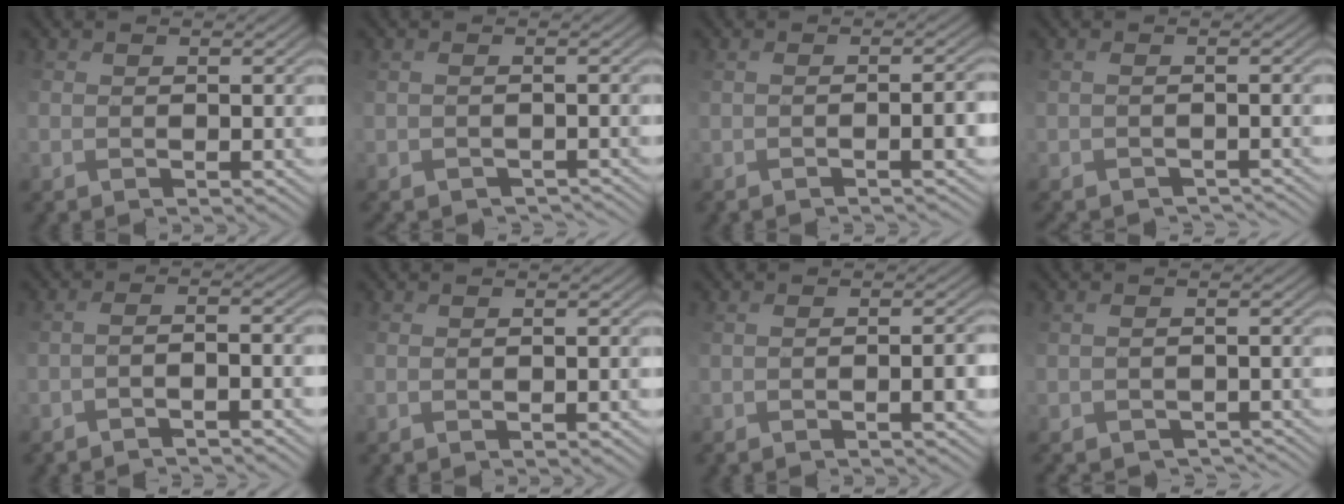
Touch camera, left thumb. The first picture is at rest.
{"total": 3.4, "force": [-3.2, 0.9, 0.5], "torque": [0.004, 0.001, -0.035]}
{"total": 3.5, "force": [-2.1, 0.1, 2.8], "torque": [-0.022, 0.006, -0.018]}
{"total": 3.6, "force": [-3.5, 0.6, 0.5], "torque": [0.004, 0.000, -0.041]}
{"total": 3.8, "force": [-3.3, -0.5, 1.7], "torque": [-0.021, 0.014, -0.043]}
{"total": 0.5, "force": [-0.4, 0.1, 0.4], "torque": [-0.001, 0.000, 0.000]}
{"total": 2.9, "force": [-1.5, 0.0, 2.4], "torque": [-0.025, 0.004, -0.016]}
{"total": 4.5, "force": [-4.0, 1.8, 1.1], "torque": [-0.006, -0.003, -0.039]}